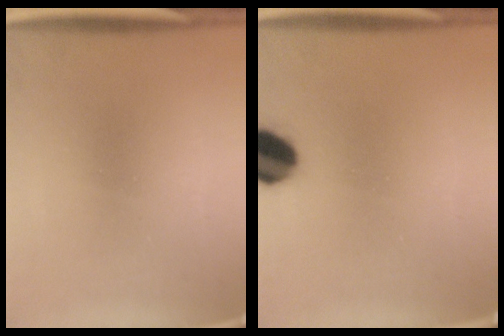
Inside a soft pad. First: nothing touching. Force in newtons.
{"total": 10.1}